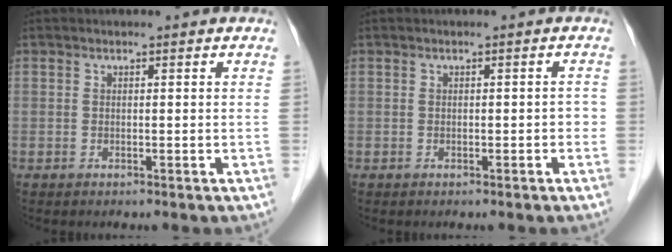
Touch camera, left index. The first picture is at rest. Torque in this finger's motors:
{"motor_torque": [-0.01, -0.09, 0.00, -0.01]}